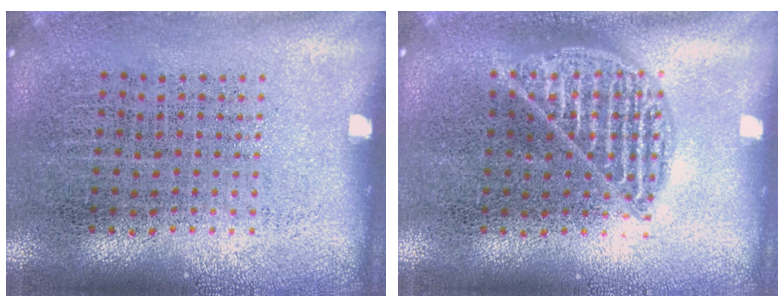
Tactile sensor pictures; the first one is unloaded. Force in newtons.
{"total": 1.0, "press": 1.0, "slide": 0.1}